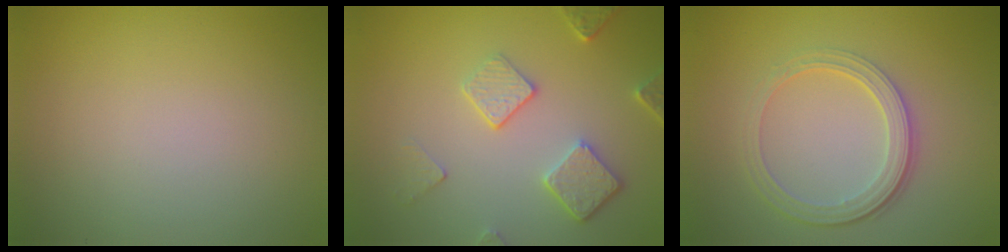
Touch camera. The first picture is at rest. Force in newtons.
{"total": 3.7, "press": 3.1, "slide": 1.9}
{"total": 4.0, "press": 2.9, "slide": 2.8}